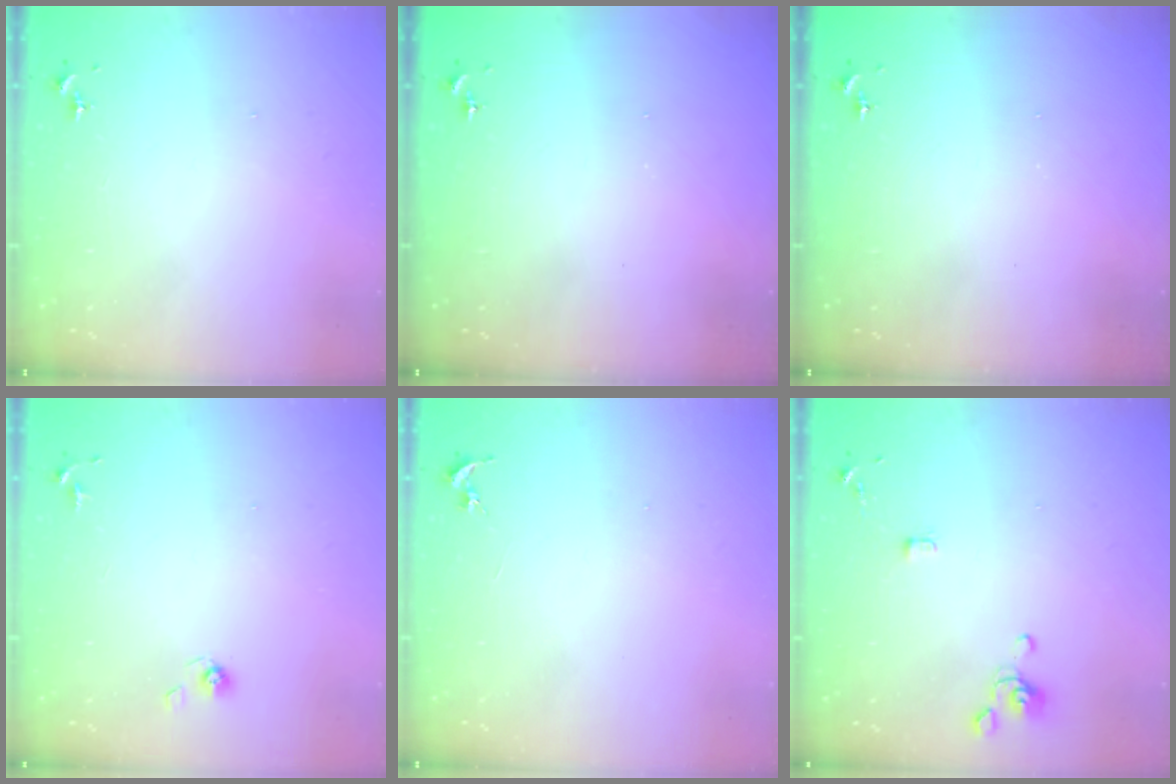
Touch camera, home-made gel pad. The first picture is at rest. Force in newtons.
{"total": 0.0}
{"total": 0.0}
{"total": 3.8, "press": 3.3, "slide": 1.8}
{"total": 0.0}
{"total": 4.2, "press": 4.1, "slide": 1.0}